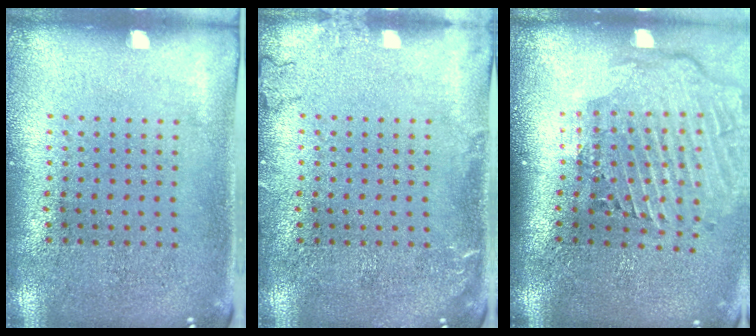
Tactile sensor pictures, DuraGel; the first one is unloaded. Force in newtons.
{"total": 1.2, "press": 1.2, "slide": 0.3}
{"total": 2.8, "press": 2.2, "slide": 1.8}